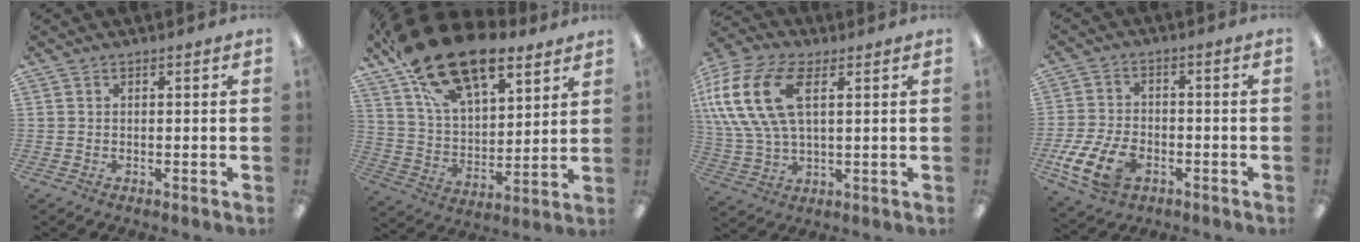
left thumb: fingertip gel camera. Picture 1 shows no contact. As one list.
[{"total": 23.5, "force": [16.6, 10.4, 13.0], "torque": [-0.239, -0.086, 0.298]}, {"total": 17.7, "force": [5.8, 9.8, 13.6], "torque": [-0.303, -0.001, 0.104]}, {"total": 11.9, "force": [-4.9, 7.3, 8.1], "torque": [-0.173, 0.016, -0.087]}]